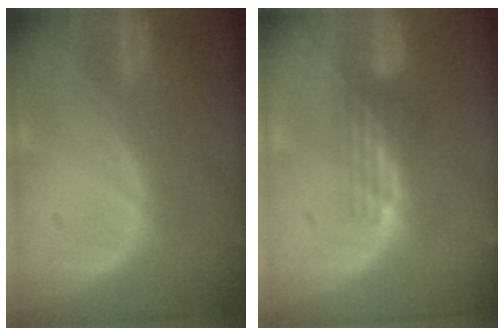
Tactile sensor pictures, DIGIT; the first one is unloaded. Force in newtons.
{"total": 3.3, "press": 2.8, "slide": 1.7}